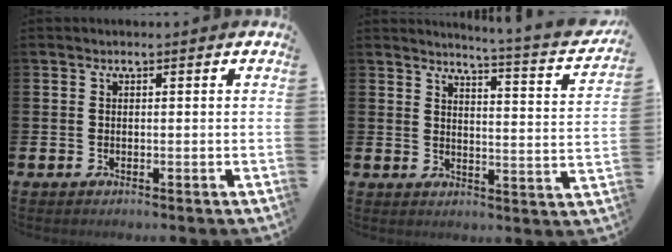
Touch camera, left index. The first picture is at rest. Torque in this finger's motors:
{"motor_torque": [-0.57, -0.61, -0.82, 0.01]}